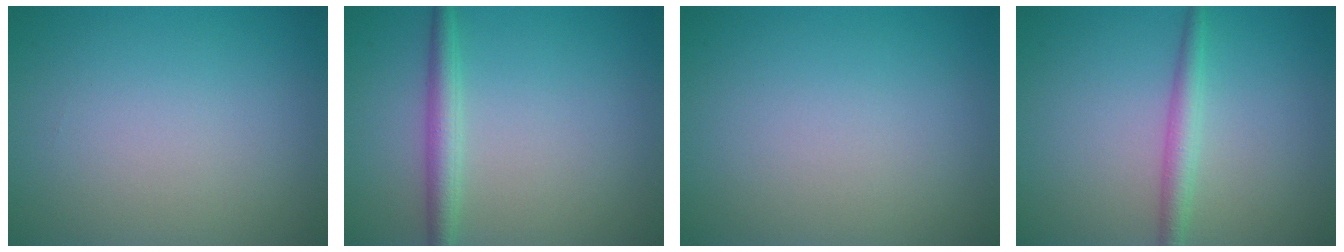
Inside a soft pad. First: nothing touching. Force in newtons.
{"total": 2.4, "press": 2.4, "slide": 0.0}
{"total": 0.0}
{"total": 2.2, "press": 2.2, "slide": 0.1}